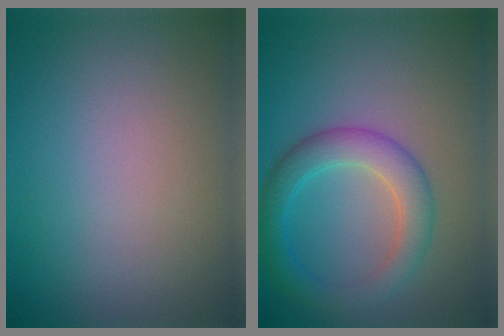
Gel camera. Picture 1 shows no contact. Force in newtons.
{"total": 4.2, "press": 4.2, "slide": 0.2}